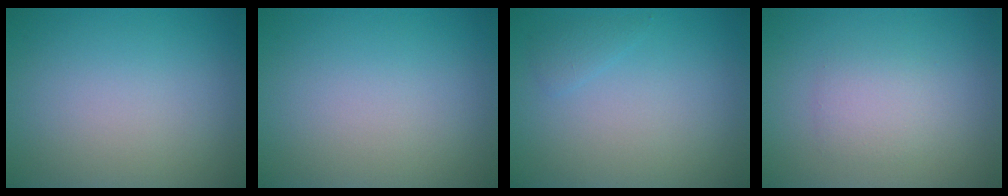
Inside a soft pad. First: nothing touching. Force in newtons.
{"total": 0.0}
{"total": 0.9, "press": 0.9, "slide": 0.1}
{"total": 1.9, "press": 1.9, "slide": 0.1}